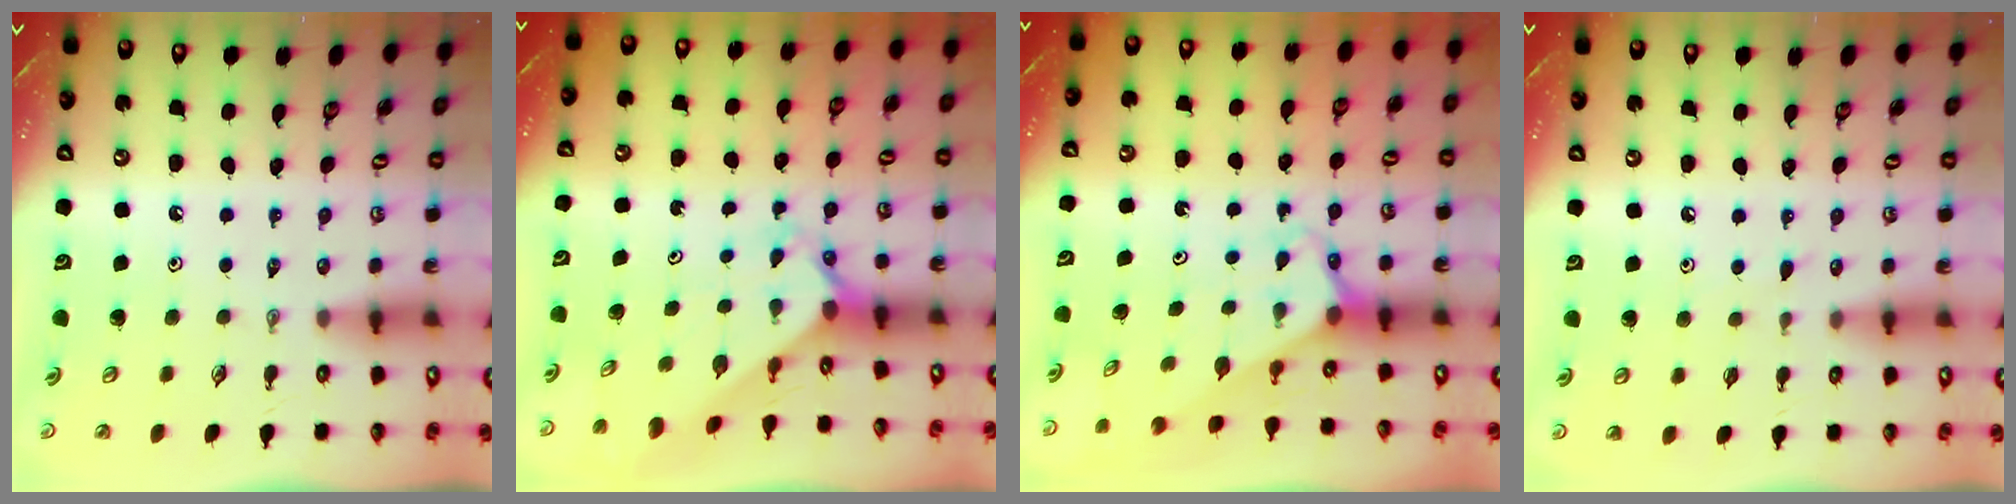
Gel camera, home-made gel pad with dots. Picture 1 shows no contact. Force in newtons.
{"total": 2.3, "press": 2.3, "slide": 0.2}
{"total": 2.7, "press": 2.7, "slide": 0.1}
{"total": 5.2, "press": 5.1, "slide": 0.4}